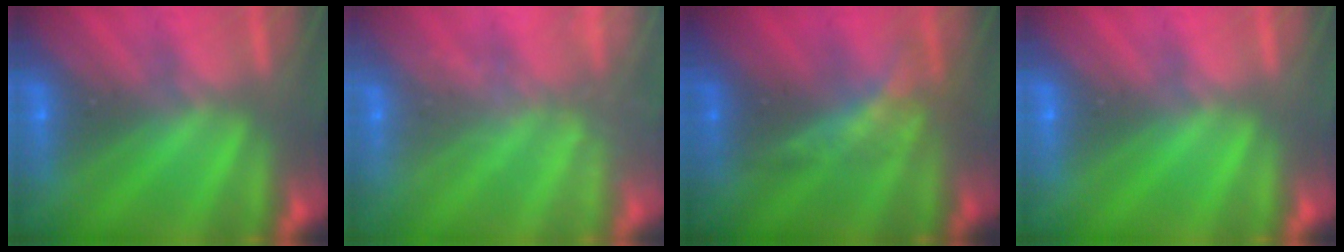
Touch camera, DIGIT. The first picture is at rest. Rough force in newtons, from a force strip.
{"total": 1.6}
{"total": 1.8}
{"total": 0.0}